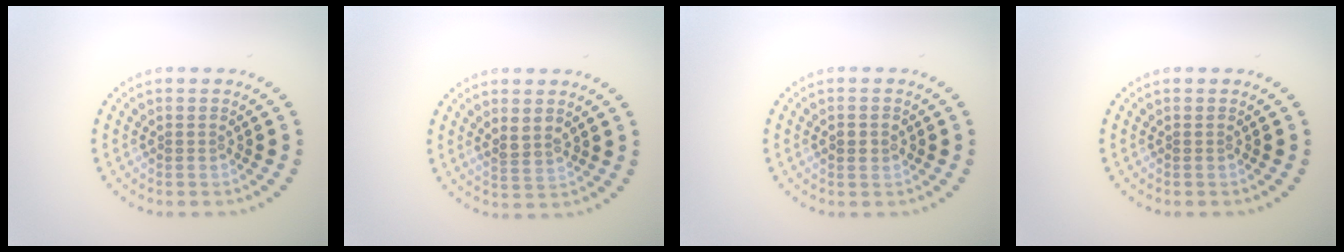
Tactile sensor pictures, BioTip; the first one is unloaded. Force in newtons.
{"total": 1.8, "press": 1.6, "slide": 0.9}
{"total": 1.8, "press": 1.8, "slide": 0.3}
{"total": 0.0}